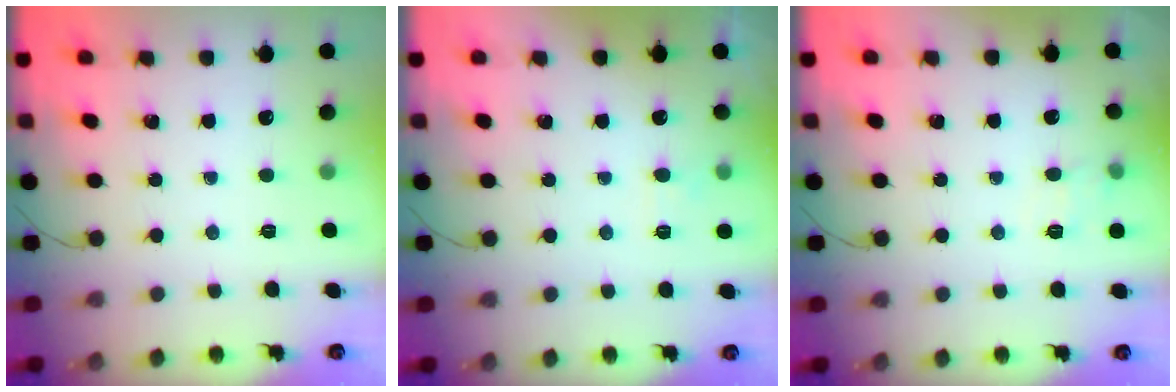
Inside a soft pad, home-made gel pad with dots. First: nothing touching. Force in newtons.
{"total": 2.6, "press": 2.2, "slide": 1.4}
{"total": 4.9, "press": 4.5, "slide": 1.7}